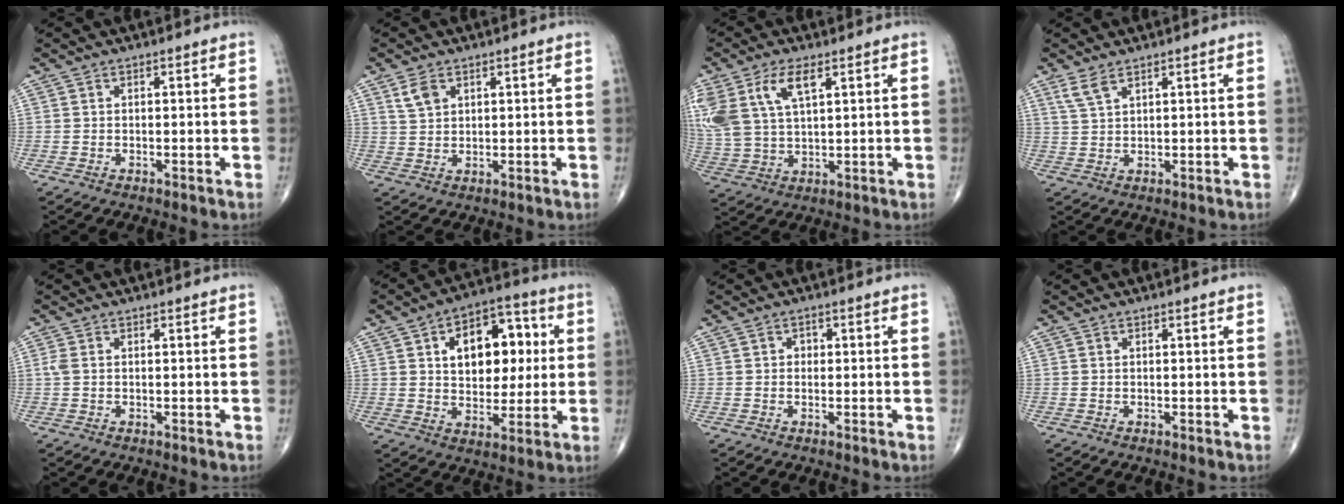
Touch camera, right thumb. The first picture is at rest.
{"total": 3.5, "force": [1.9, 2.2, 1.9], "torque": [-0.033, -0.004, 0.043]}
{"total": 13.5, "force": [5.8, 6.7, 10.1], "torque": [-0.232, -0.005, 0.118]}
{"total": 3.1, "force": [2.2, 1.0, 2.0], "torque": [-0.045, -0.002, 0.052]}
{"total": 1.2, "force": [0.1, 0.7, 0.9], "torque": [-0.028, 0.003, 0.001]}
{"total": 15.8, "force": [3.5, 10.0, 11.6], "torque": [-0.123, 0.009, 0.054]}
{"total": 1.0, "force": [0.1, 0.9, 0.5], "torque": [0.000, 0.004, -0.003]}
{"total": 0.0}